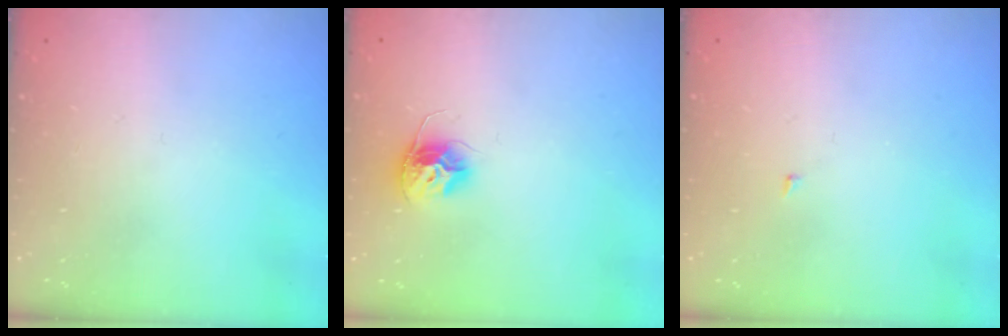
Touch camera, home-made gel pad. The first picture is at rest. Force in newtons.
{"total": 10.1, "press": 10.1, "slide": 0.7}
{"total": 1.4, "press": 1.3, "slide": 0.1}